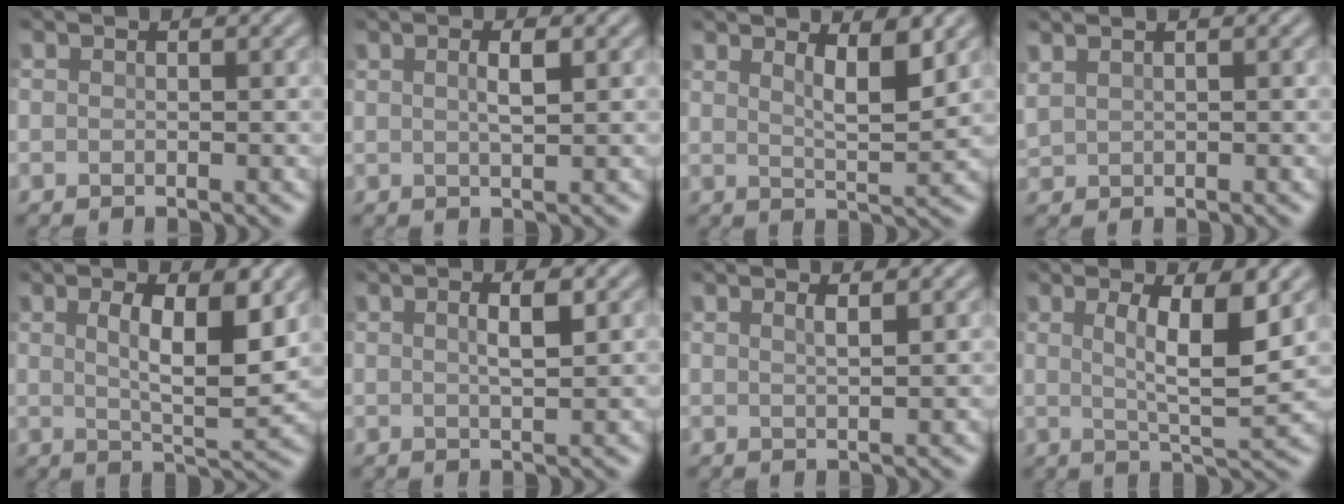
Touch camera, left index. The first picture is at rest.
{"total": 1.8, "force": [0.6, 0.4, 1.7], "torque": [-0.029, 0.002, 0.008]}
{"total": 3.9, "force": [2.1, 1.1, 3.1], "torque": [-0.052, -0.008, 0.034]}
{"total": 1.3, "force": [1.1, 0.5, 0.5], "torque": [-0.020, 0.005, 0.028]}
{"total": 5.9, "force": [1.6, 1.8, 5.4], "torque": [-0.089, -0.008, 0.029]}
{"total": 2.3, "force": [0.8, 0.6, 2.1], "torque": [-0.032, 0.002, 0.012]}
{"total": 1.4, "force": [0.8, 0.4, 1.0], "torque": [-0.012, 0.003, 0.010]}
{"total": 5.6, "force": [1.6, 1.2, 5.2], "torque": [-0.089, -0.010, 0.030]}